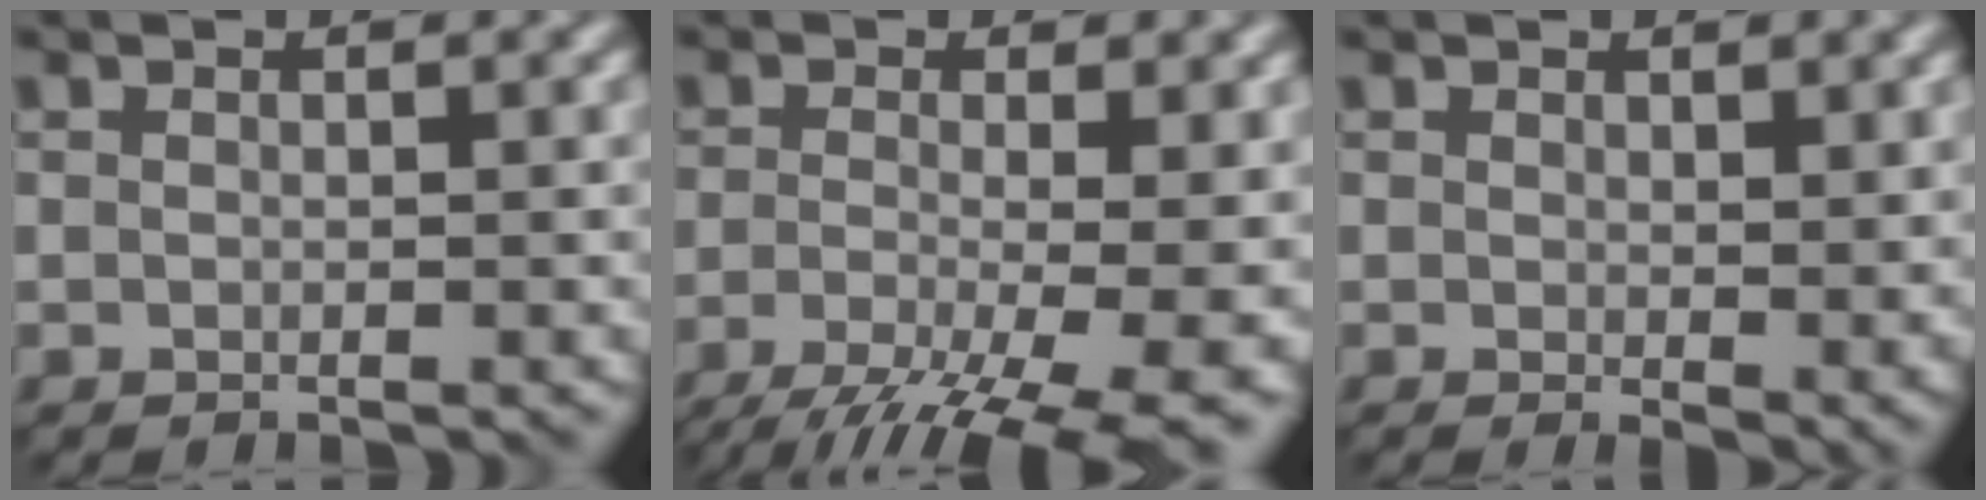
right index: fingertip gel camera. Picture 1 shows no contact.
{"total": 10.4, "force": [-5.5, 3.5, 8.1], "torque": [-0.148, -0.027, -0.075]}
{"total": 2.9, "force": [0.4, 1.2, 2.7], "torque": [-0.045, -0.012, 0.013]}